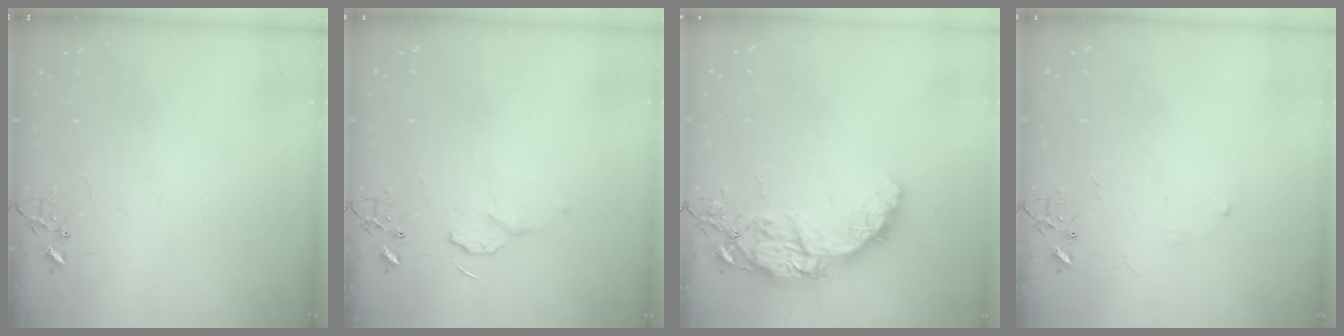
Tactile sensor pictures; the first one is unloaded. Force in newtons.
{"total": 7.0, "press": 6.9, "slide": 0.8}
{"total": 16.6, "press": 16.5, "slide": 1.3}
{"total": 2.9, "press": 2.8, "slide": 0.5}